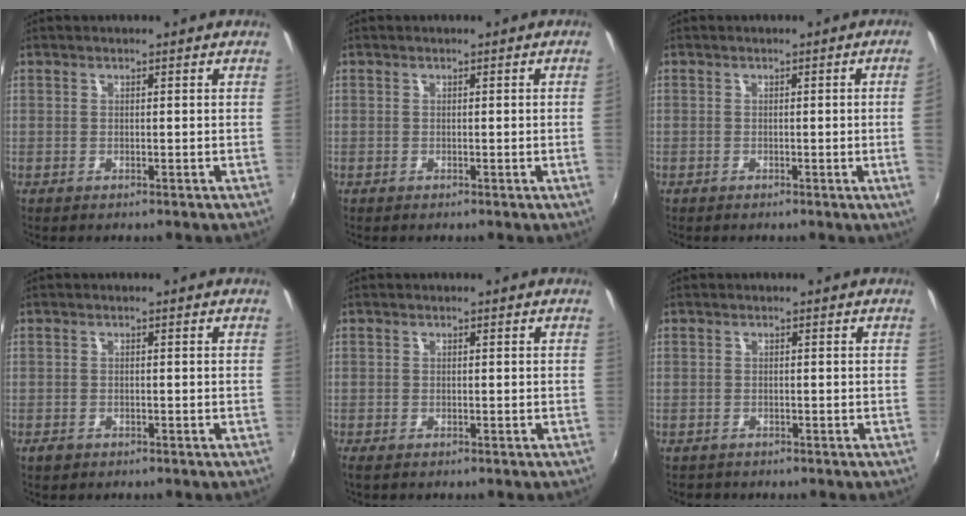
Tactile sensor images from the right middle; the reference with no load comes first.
{"total": 0.7, "force": [0.0, -0.4, 0.6], "torque": [-0.003, -0.004, -0.002]}
{"total": 2.9, "force": [-0.2, -1.5, 2.4], "torque": [-0.039, -0.013, 0.002]}
{"total": 1.5, "force": [-1.0, 1.0, 0.6], "torque": [-0.013, -0.003, -0.017]}
{"total": 0.7, "force": [-0.4, 0.1, 0.6], "torque": [-0.012, -0.002, -0.008]}
{"total": 0.7, "force": [-0.5, 0.4, -0.1], "torque": [0.000, -0.001, -0.009]}